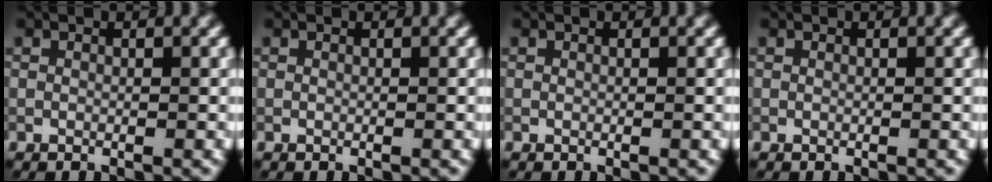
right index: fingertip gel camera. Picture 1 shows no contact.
{"total": 0.0}
{"total": 0.0}
{"total": 0.0}